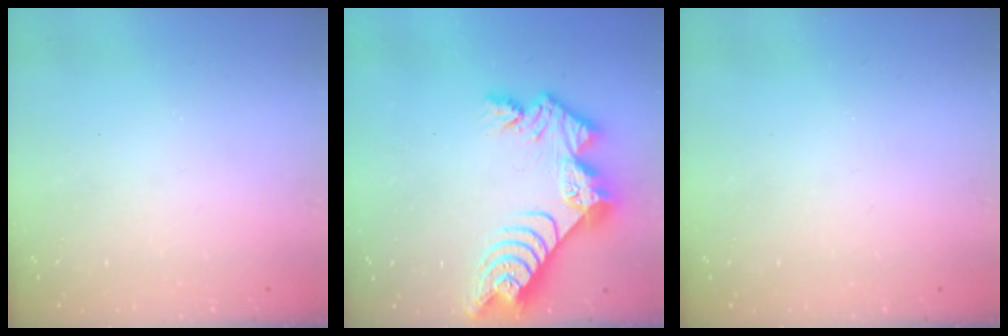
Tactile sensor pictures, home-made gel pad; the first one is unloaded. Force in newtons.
{"total": 14.2, "press": 14.1, "slide": 1.1}
{"total": 0.0}